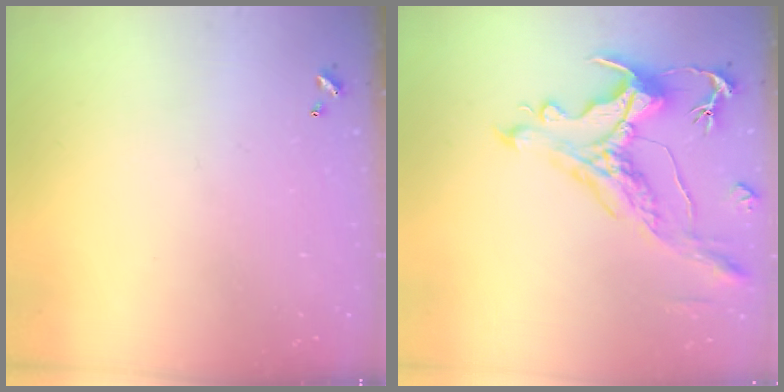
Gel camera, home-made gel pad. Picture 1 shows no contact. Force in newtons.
{"total": 1.7, "press": 0.9, "slide": 1.4}